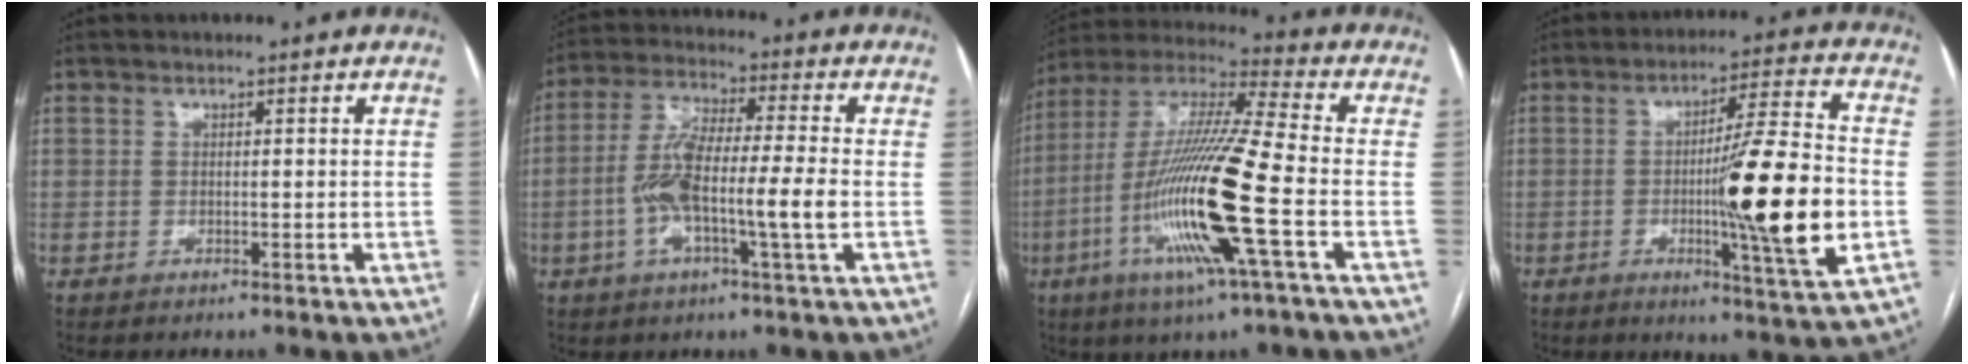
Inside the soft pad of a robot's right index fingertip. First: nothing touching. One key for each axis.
{"total": 11.4, "fx": -2.2, "fy": 0.7, "fz": 11.2, "tx": -0.223, "ty": 0.010, "tz": -0.049}
{"total": 19.1, "fx": -5.5, "fy": 0.1, "fz": 18.3, "tx": -0.376, "ty": -0.017, "tz": -0.111}
{"total": 16.7, "fx": -2.7, "fy": -0.2, "fz": 16.5, "tx": -0.254, "ty": -0.015, "tz": -0.045}